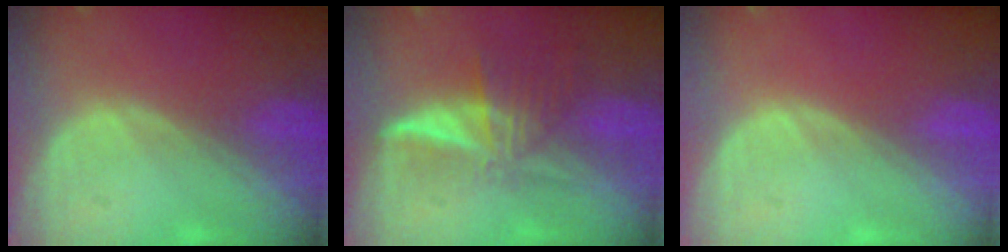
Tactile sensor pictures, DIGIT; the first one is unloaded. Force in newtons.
{"total": 5.9, "press": 5.4, "slide": 2.4}
{"total": 0.0}